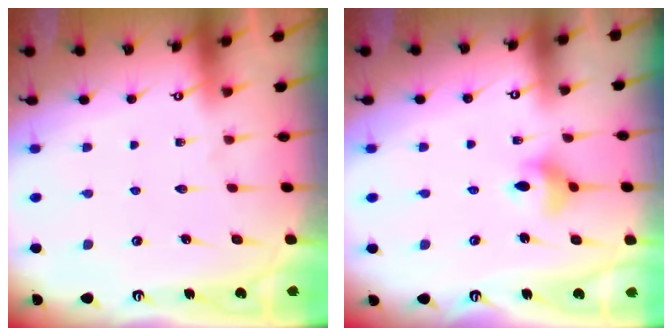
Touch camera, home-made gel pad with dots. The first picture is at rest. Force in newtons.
{"total": 6.0, "press": 5.7, "slide": 2.1}